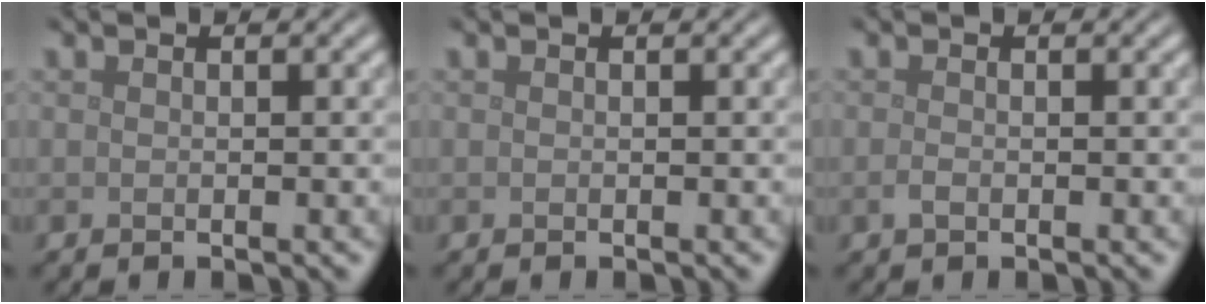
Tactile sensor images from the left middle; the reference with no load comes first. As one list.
[{"total": 0.0}, {"total": 0.7, "force": [-0.3, 0.3, 0.6], "torque": [-0.014, -0.002, -0.007]}]